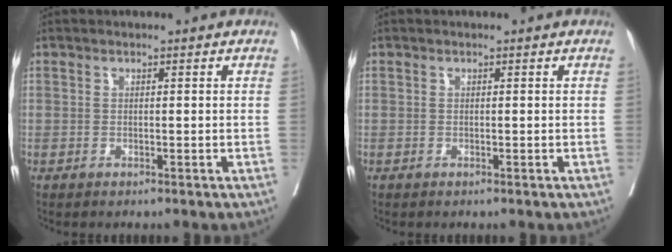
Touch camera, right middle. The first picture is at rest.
{"total": 0.0}